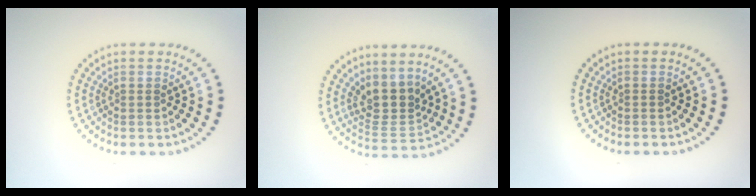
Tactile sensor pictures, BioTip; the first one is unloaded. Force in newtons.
{"total": 3.3, "press": 2.5, "slide": 2.1}
{"total": 0.0}